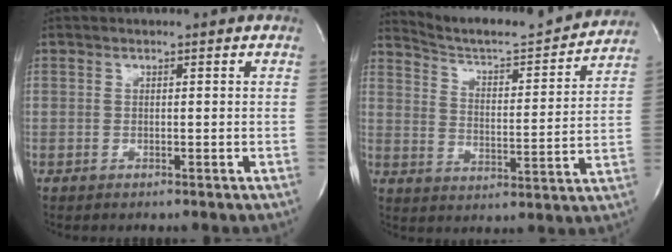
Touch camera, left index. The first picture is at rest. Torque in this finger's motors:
{"motor_torque": [0.27, -0.77, -0.01, -0.01]}